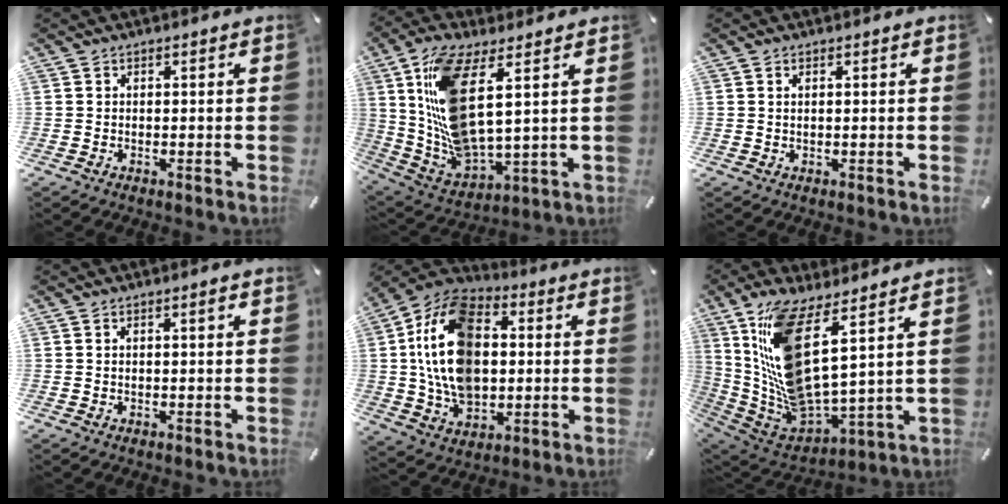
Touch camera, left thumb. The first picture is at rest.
{"total": 16.2, "force": [6.1, 6.5, 13.6], "torque": [-0.306, -0.030, 0.107]}
{"total": 0.8, "force": [0.3, 0.2, 0.7], "torque": [-0.015, -0.001, 0.005]}
{"total": 1.4, "force": [0.5, 0.3, 1.3], "torque": [-0.025, 0.004, 0.006]}
{"total": 20.1, "force": [1.3, 14.4, 14.0], "torque": [-0.291, 0.007, 0.021]}
{"total": 16.0, "force": [7.4, 5.2, 13.2], "torque": [-0.281, -0.067, 0.124]}